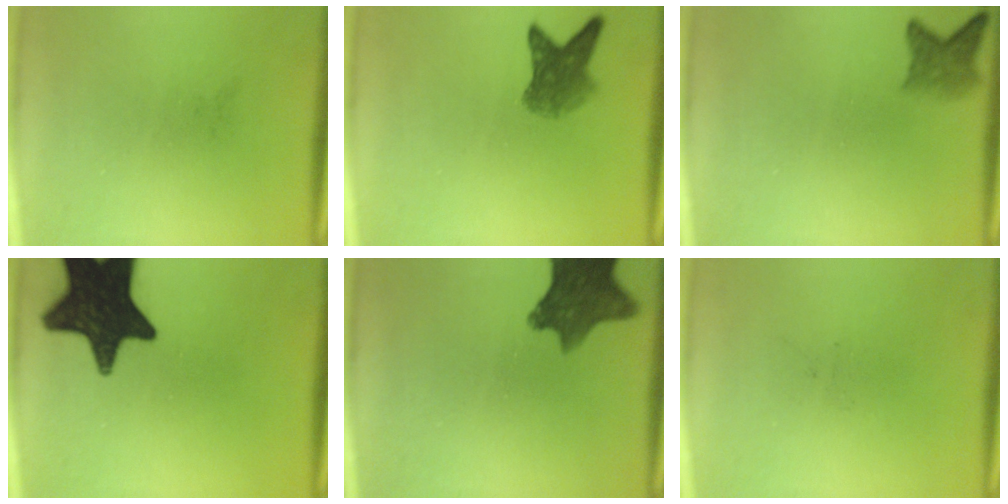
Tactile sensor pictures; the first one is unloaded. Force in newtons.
{"total": 4.9}
{"total": 2.9}
{"total": 18.4}
{"total": 9.9}
{"total": 0.0}